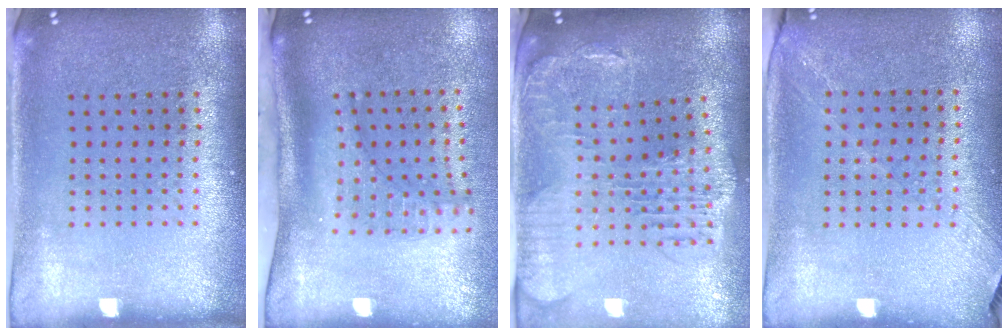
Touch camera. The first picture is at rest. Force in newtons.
{"total": 2.0, "press": 1.5, "slide": 1.3}
{"total": 1.9, "press": 1.8, "slide": 0.7}
{"total": 1.3, "press": 1.1, "slide": 0.7}